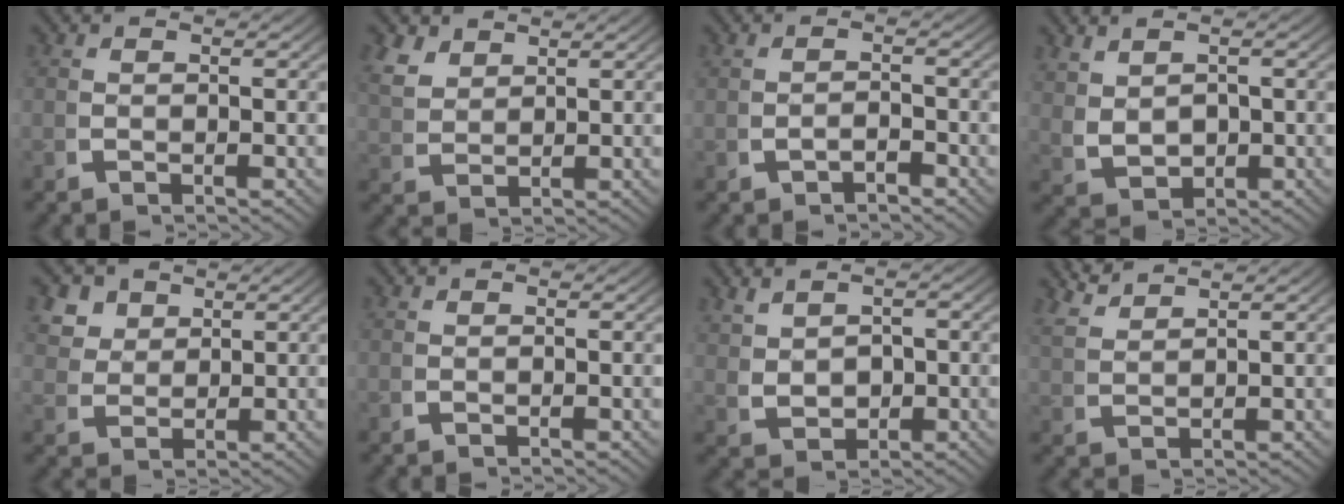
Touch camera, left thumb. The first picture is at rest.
{"total": 3.4, "force": [2.4, 1.8, 1.6], "torque": [-0.036, 0.002, 0.057]}
{"total": 1.4, "force": [-1.3, 0.3, 0.4], "torque": [-0.009, -0.001, -0.019]}
{"total": 4.0, "force": [0.7, 2.8, 2.7], "torque": [-0.063, -0.018, 0.029]}
{"total": 4.9, "force": [2.9, 3.3, 2.2], "torque": [-0.043, -0.003, 0.056]}
{"total": 0.0}
{"total": 3.4, "force": [0.8, 2.4, 2.3], "torque": [-0.049, -0.015, 0.028]}
{"total": 3.5, "force": [3.4, 0.2, 0.7], "torque": [-0.011, 0.011, 0.070]}